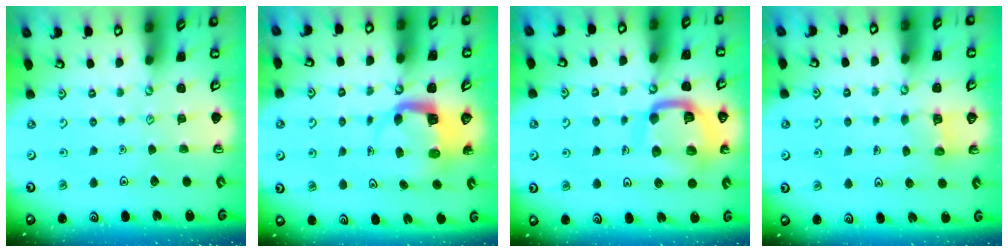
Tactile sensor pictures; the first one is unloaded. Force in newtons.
{"total": 5.8, "press": 5.8, "slide": 0.6}
{"total": 15.9, "press": 15.9, "slide": 1.6}
{"total": 4.1, "press": 4.1, "slide": 0.1}